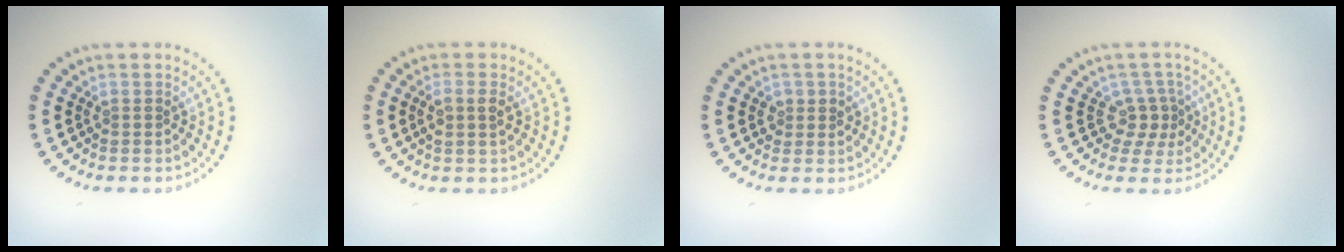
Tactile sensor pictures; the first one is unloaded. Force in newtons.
{"total": 1.8, "press": 1.7, "slide": 0.6}
{"total": 1.3, "press": 1.3, "slide": 0.4}
{"total": 2.6, "press": 1.8, "slide": 1.8}